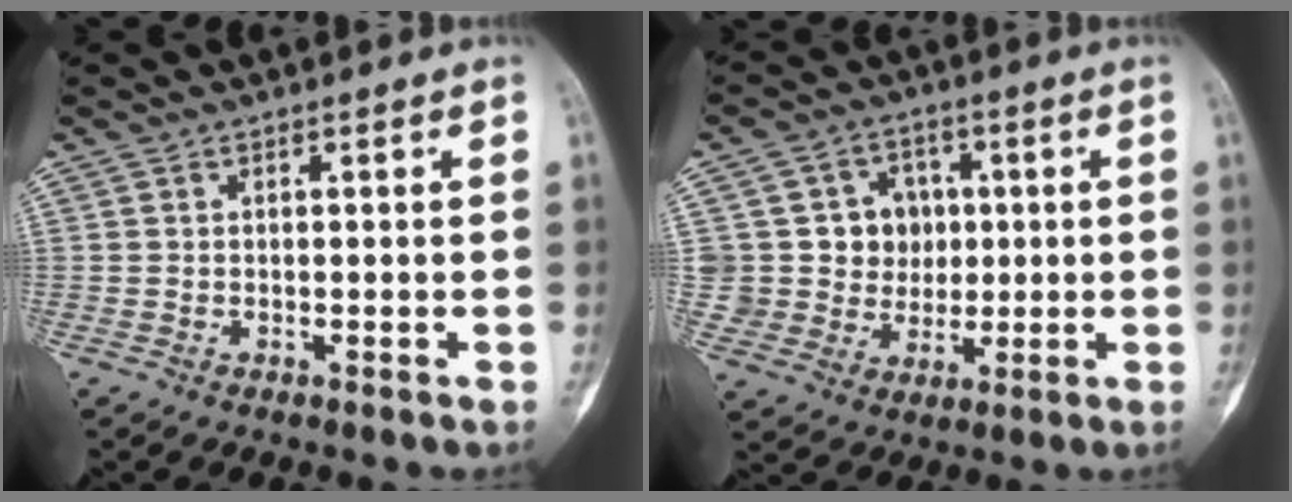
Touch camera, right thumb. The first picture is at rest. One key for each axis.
{"total": 10.2, "fx": 1.8, "fy": 9.7, "fz": 2.6, "tx": 0.009, "ty": 0.008, "tz": 0.035}